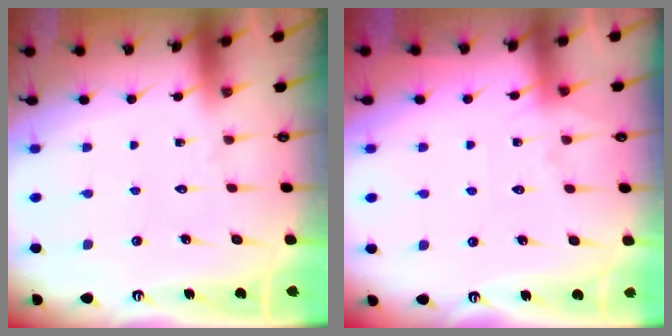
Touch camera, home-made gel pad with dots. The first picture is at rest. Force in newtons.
{"total": 6.4, "press": 6.4, "slide": 0.7}